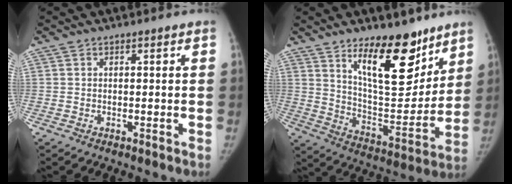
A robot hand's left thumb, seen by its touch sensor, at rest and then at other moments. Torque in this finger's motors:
{"motor_torque": [0.14, 0.11, 1.35, -1.42, 0.34]}